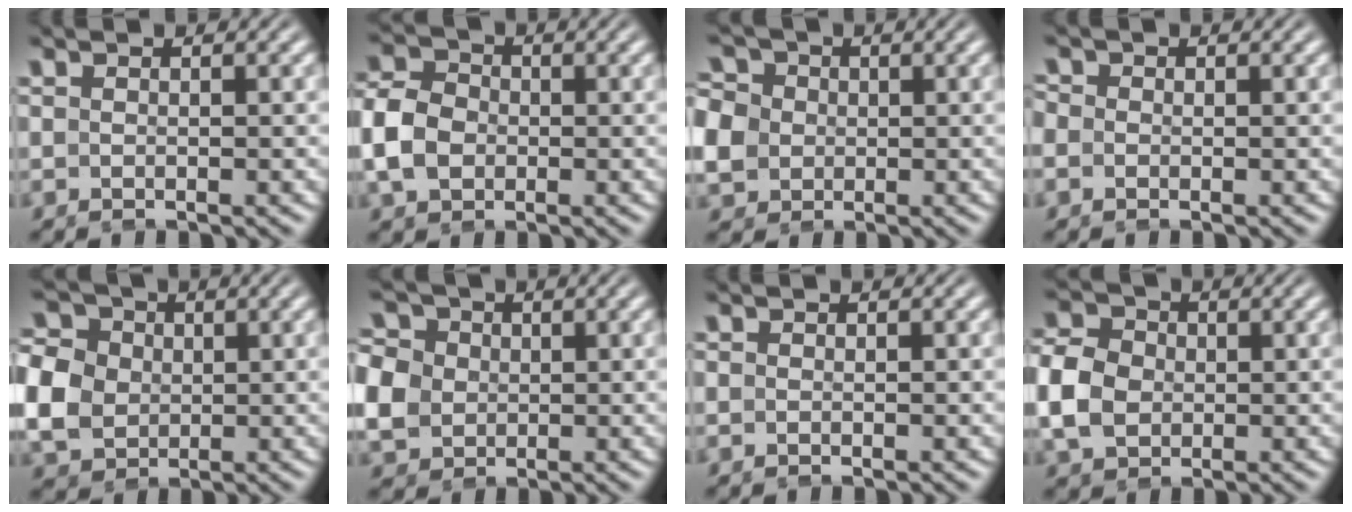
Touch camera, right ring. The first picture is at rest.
{"total": 4.4, "force": [-0.5, 3.7, 2.4], "torque": [-0.061, -0.008, -0.008]}
{"total": 8.7, "force": [0.8, 7.7, 4.0], "torque": [-0.093, -0.012, 0.008]}
{"total": 2.9, "force": [-0.3, 2.8, 0.9], "torque": [-0.030, 0.000, -0.014]}
{"total": 9.6, "force": [1.0, 8.5, 4.5], "torque": [-0.101, -0.014, 0.014]}
{"total": 9.3, "force": [1.1, 8.1, 4.3], "torque": [-0.098, -0.013, 0.015]}
{"total": 0.8, "force": [-0.1, 0.7, 0.2], "torque": [-0.010, -0.003, -0.002]}
{"total": 4.8, "force": [-0.1, 4.1, 2.6], "torque": [-0.061, -0.009, 0.002]}